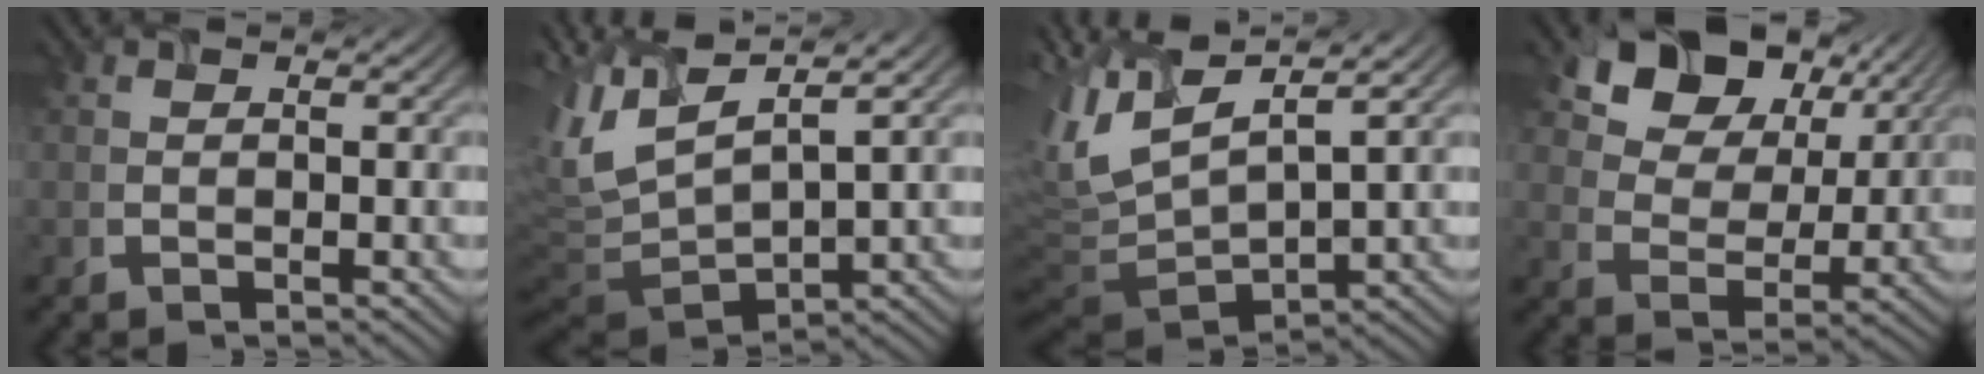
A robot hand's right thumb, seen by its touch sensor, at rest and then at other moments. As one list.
[{"total": 9.6, "force": [4.2, 3.2, 8.0], "torque": [-0.204, 0.016, 0.084]}, {"total": 10.7, "force": [3.9, 3.8, 9.1], "torque": [-0.233, 0.020, 0.082]}, {"total": 12.6, "force": [7.9, 7.7, 6.2], "torque": [-0.126, 0.017, 0.128]}]